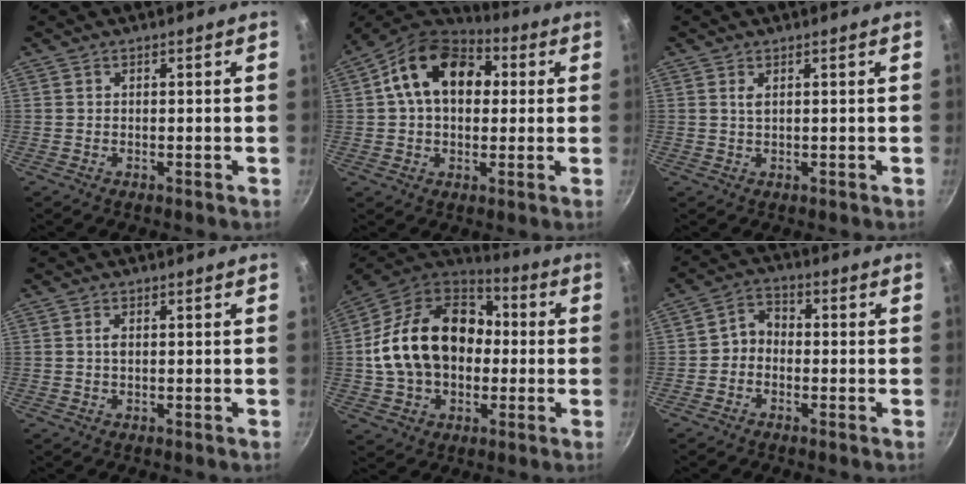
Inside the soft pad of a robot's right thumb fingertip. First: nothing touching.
{"total": 16.6, "force": [3.3, 11.6, 11.4], "torque": [-0.155, 0.024, 0.033]}
{"total": 1.2, "force": [0.5, 0.5, 1.0], "torque": [-0.019, -0.002, 0.010]}
{"total": 1.2, "force": [0.2, 0.6, 1.0], "torque": [-0.018, 0.003, 0.002]}
{"total": 23.3, "force": [0.6, 17.0, 15.9], "torque": [-0.260, 0.047, 0.008]}
{"total": 4.3, "force": [-1.0, 3.5, 2.3], "torque": [-0.023, 0.022, -0.033]}